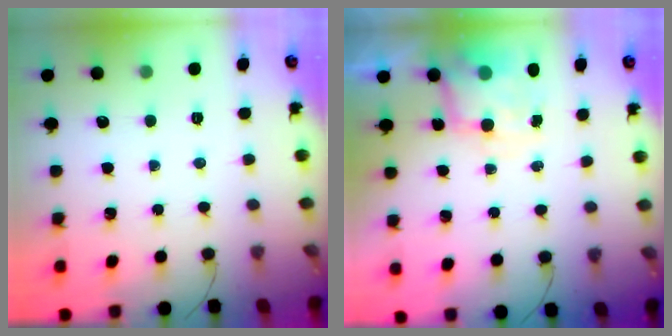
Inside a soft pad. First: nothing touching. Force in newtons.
{"total": 7.1, "press": 7.1, "slide": 0.1}